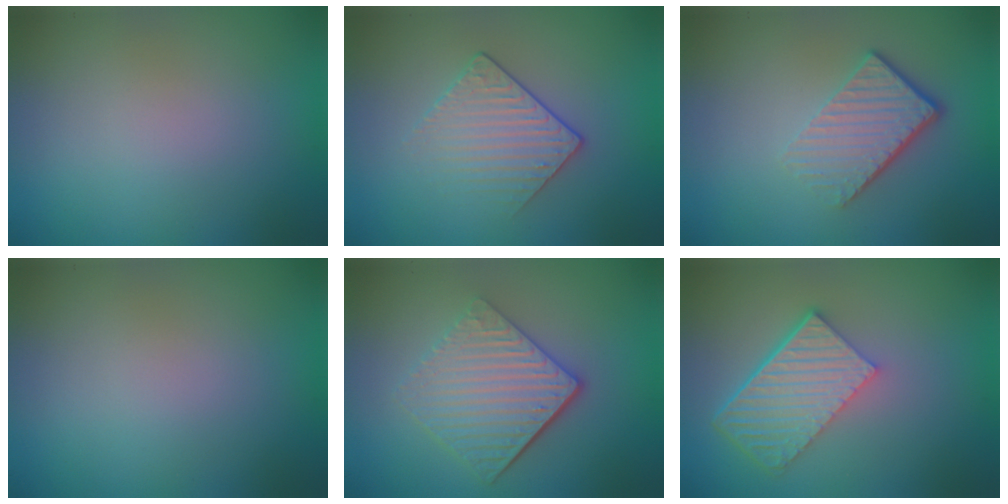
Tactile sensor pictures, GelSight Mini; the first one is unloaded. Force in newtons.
{"total": 2.1, "press": 1.8, "slide": 1.1}
{"total": 4.3, "press": 2.9, "slide": 3.2}
{"total": 0.0}
{"total": 5.5, "press": 3.9, "slide": 3.8}
{"total": 6.1, "press": 4.2, "slide": 4.4}